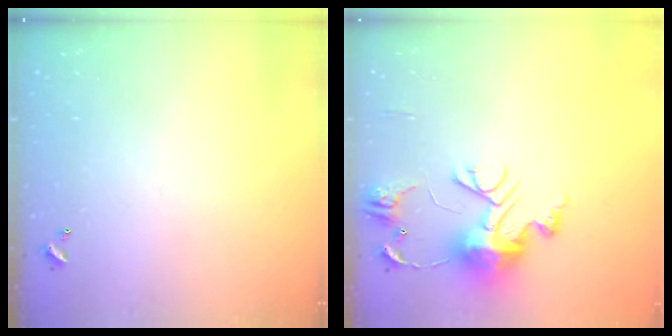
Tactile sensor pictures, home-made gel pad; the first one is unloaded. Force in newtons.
{"total": 13.1, "press": 13.1, "slide": 0.9}